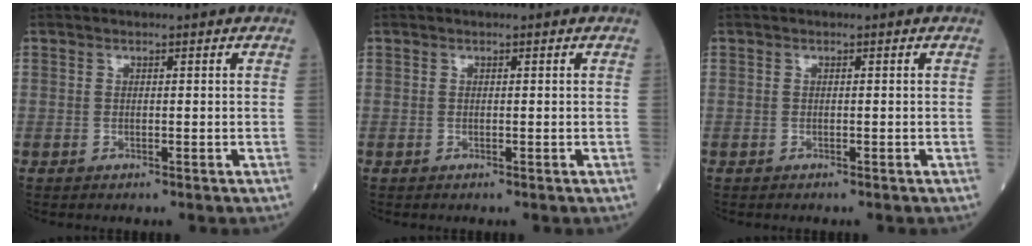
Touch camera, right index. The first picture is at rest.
{"total": 0.0}
{"total": 0.0}